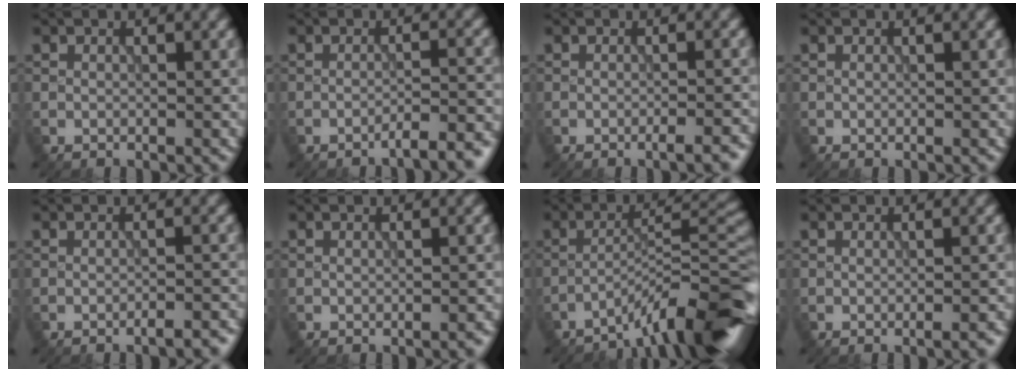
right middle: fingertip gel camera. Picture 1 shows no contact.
{"total": 4.1, "force": [-3.0, 0.8, 2.7], "torque": [-0.028, 0.010, -0.045]}
{"total": 2.6, "force": [-1.5, 0.6, 2.1], "torque": [-0.021, 0.006, -0.027]}
{"total": 0.0}
{"total": 2.4, "force": [-1.8, 0.5, 1.5], "torque": [-0.014, 0.005, -0.027]}
{"total": 0.9, "force": [-0.7, 0.2, 0.5], "torque": [-0.002, 0.002, -0.012]}
{"total": 9.2, "force": [-6.6, 1.3, 6.3], "torque": [-0.083, 0.018, -0.107]}
{"total": 1.4, "force": [-0.7, 0.4, 1.1], "torque": [-0.006, 0.001, -0.013]}